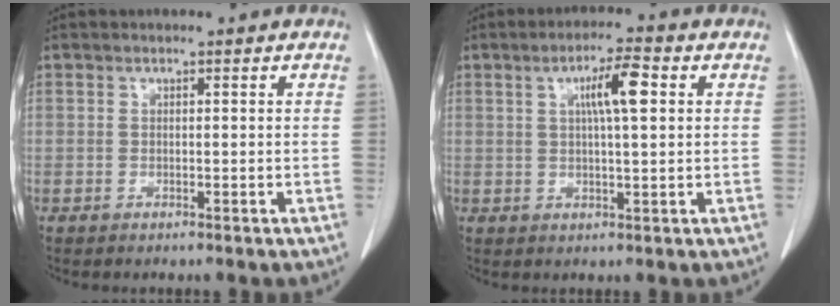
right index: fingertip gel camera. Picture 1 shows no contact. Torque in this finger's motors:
{"motor_torque": [0.77, 0.19, 0.28, 0.09]}